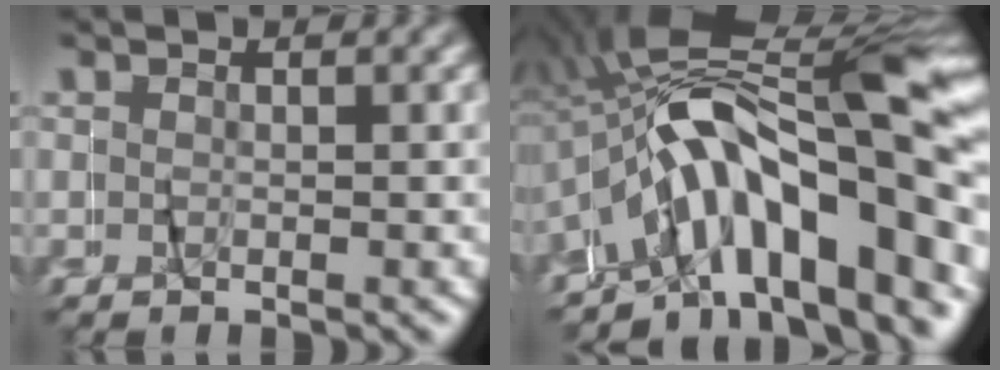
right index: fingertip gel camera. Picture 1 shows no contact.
{"total": 14.8, "force": [-0.9, 7.6, 12.6], "torque": [-0.224, 0.013, -0.010]}